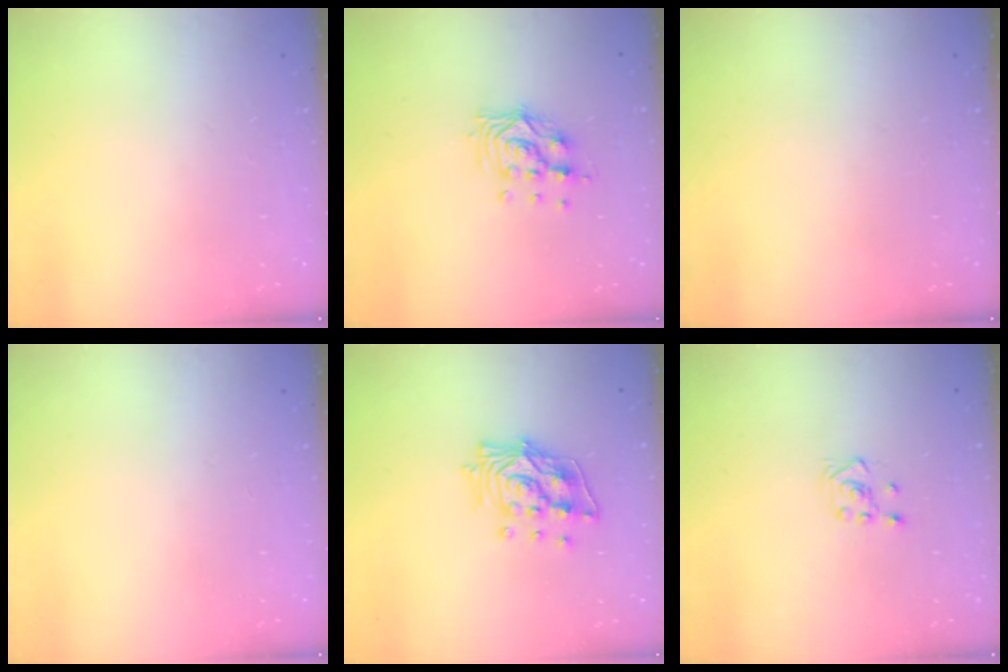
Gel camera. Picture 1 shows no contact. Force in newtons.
{"total": 10.7, "press": 10.7, "slide": 0.7}
{"total": 0.0}
{"total": 0.0}
{"total": 13.5, "press": 13.5, "slide": 1.6}
{"total": 3.0, "press": 2.9, "slide": 0.9}